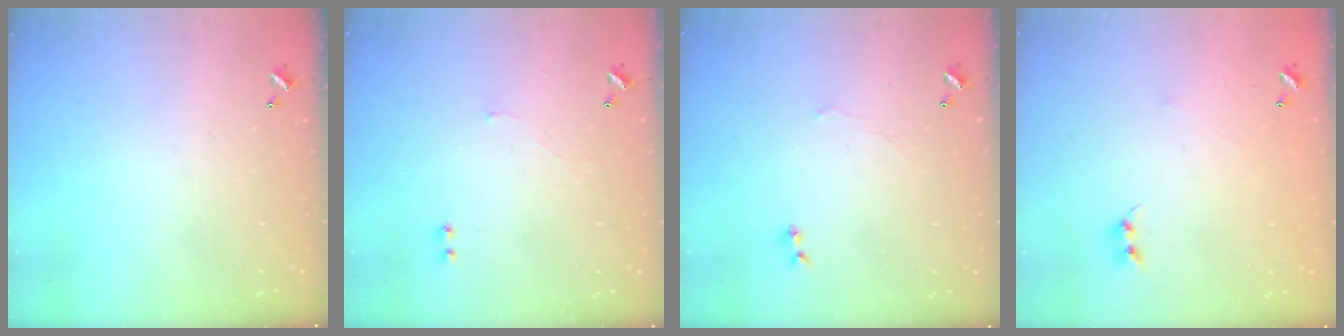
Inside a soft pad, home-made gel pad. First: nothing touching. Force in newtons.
{"total": 2.0, "press": 1.9, "slide": 0.7}
{"total": 1.6, "press": 1.5, "slide": 0.6}
{"total": 6.5, "press": 6.5, "slide": 0.3}